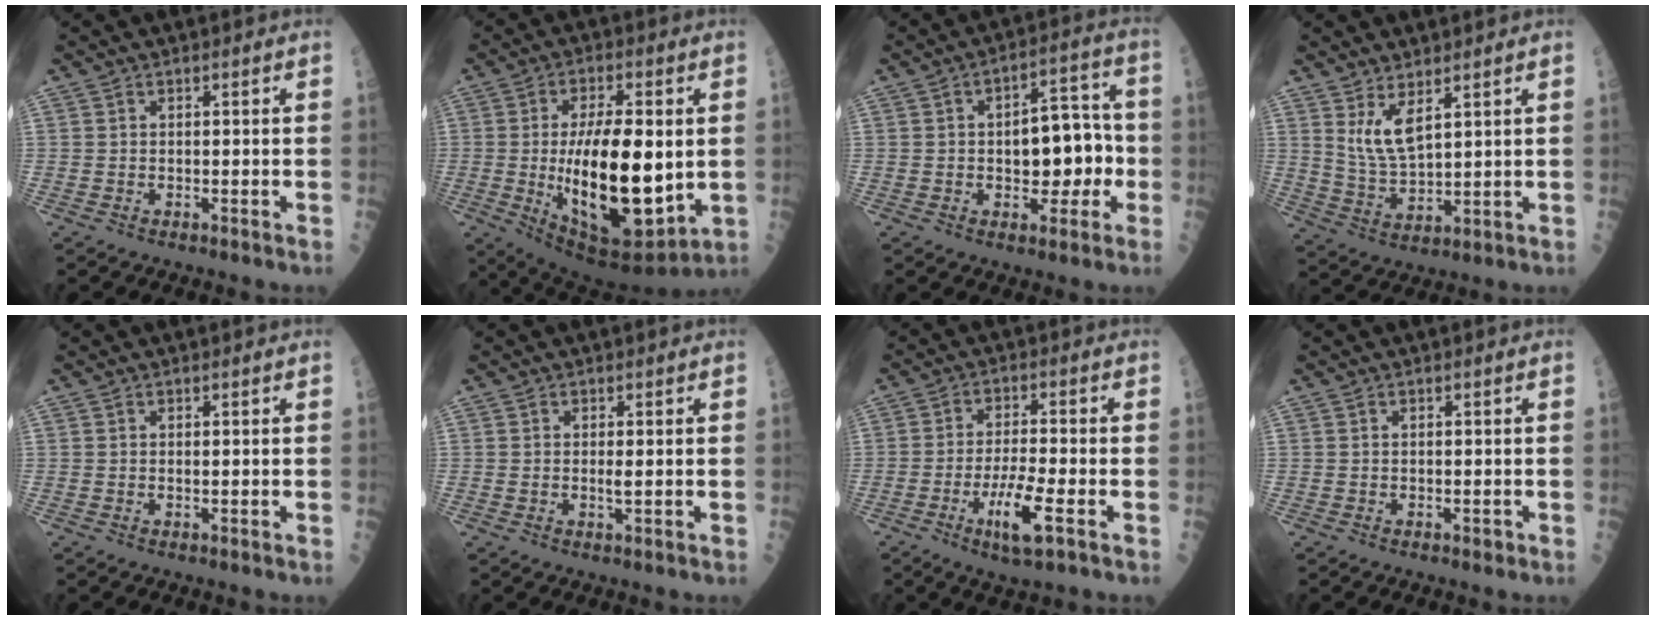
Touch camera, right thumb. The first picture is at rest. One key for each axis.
{"total": 22.8, "fx": -1.1, "fy": 9.2, "fz": 20.8, "tx": -0.344, "ty": -0.025, "tz": -0.002}
{"total": 11.5, "fx": -1.1, "fy": 6.5, "fz": 9.3, "tx": -0.082, "ty": 0.037, "tz": -0.014}
{"total": 6.5, "fx": 3.5, "fy": 2.1, "fz": 5.0, "tx": -0.097, "ty": -0.036, "tz": 0.080}
{"total": 0.0}
{"total": 1.3, "fx": 0.2, "fy": 0.3, "fz": 1.3, "tx": -0.024, "ty": -0.004, "tz": 0.004}
{"total": 8.2, "fx": -3.3, "fy": 1.2, "fz": 7.4, "tx": -0.149, "ty": 0.007, "tz": -0.058}
{"total": 0.6, "fx": -0.2, "fy": 0.3, "fz": 0.4, "tx": 0.002, "ty": 0.002, "tz": -0.005}